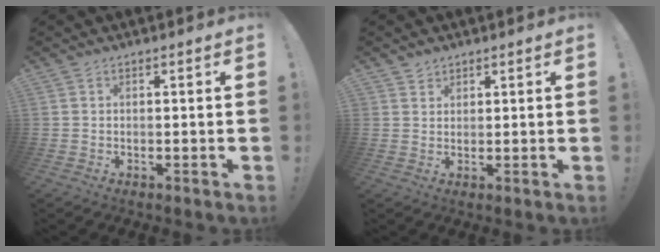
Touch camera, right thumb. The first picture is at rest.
{"total": 2.5, "force": [2.1, 1.4, 0.0], "torque": [0.008, -0.016, 0.037]}